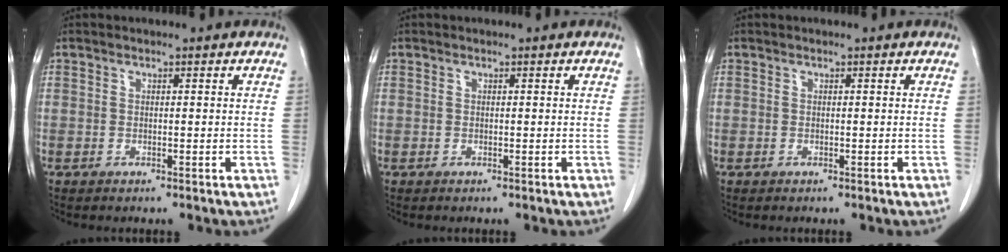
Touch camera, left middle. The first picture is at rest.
{"total": 0.0}
{"total": 0.0}